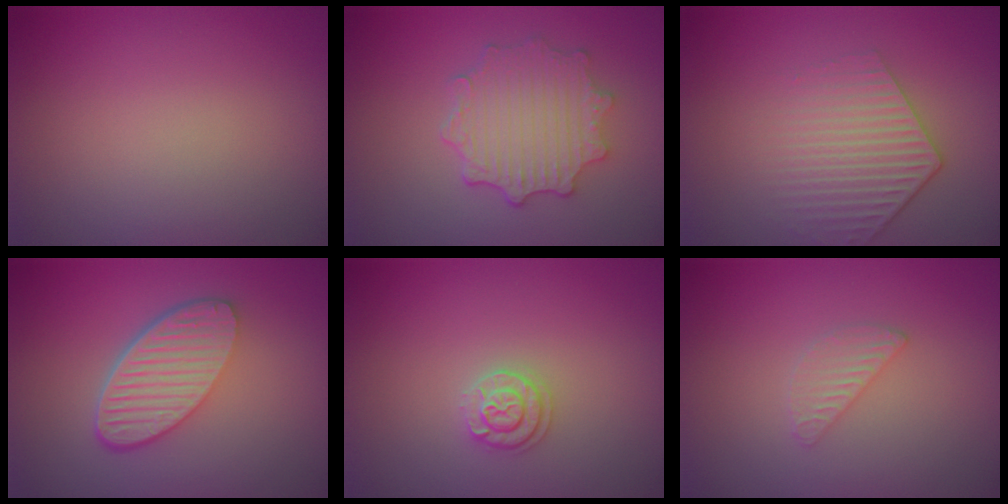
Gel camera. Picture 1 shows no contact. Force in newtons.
{"total": 5.2, "press": 4.2, "slide": 3.0}
{"total": 3.5, "press": 2.9, "slide": 2.0}
{"total": 6.0, "press": 4.3, "slide": 4.2}
{"total": 1.8, "press": 1.7, "slide": 0.3}
{"total": 1.5, "press": 1.5, "slide": 0.2}